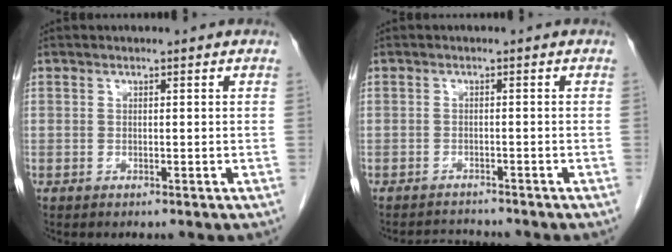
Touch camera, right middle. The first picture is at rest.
{"total": 2.5, "force": [-2.5, -0.1, -0.4], "torque": [0.005, -0.014, -0.038]}